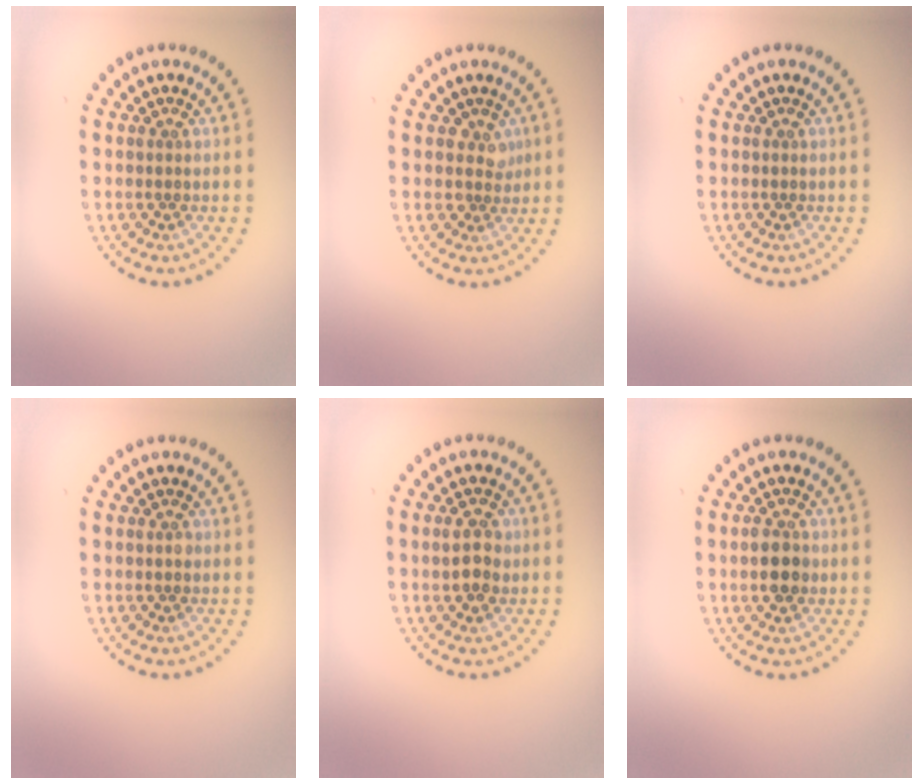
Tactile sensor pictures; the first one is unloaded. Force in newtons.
{"total": 1.6, "press": 1.3, "slide": 1.0}
{"total": 0.0}
{"total": 0.5, "press": 0.5, "slide": 0.1}
{"total": 2.7, "press": 2.7, "slide": 0.4}
{"total": 2.7, "press": 2.7, "slide": 0.2}